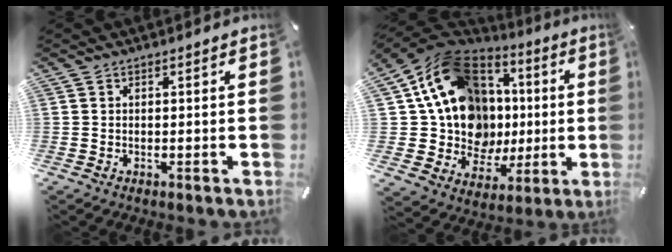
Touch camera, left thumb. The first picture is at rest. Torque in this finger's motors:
{"motor_torque": [1.85, 3.00, 2.52, -0.13, 0.30]}